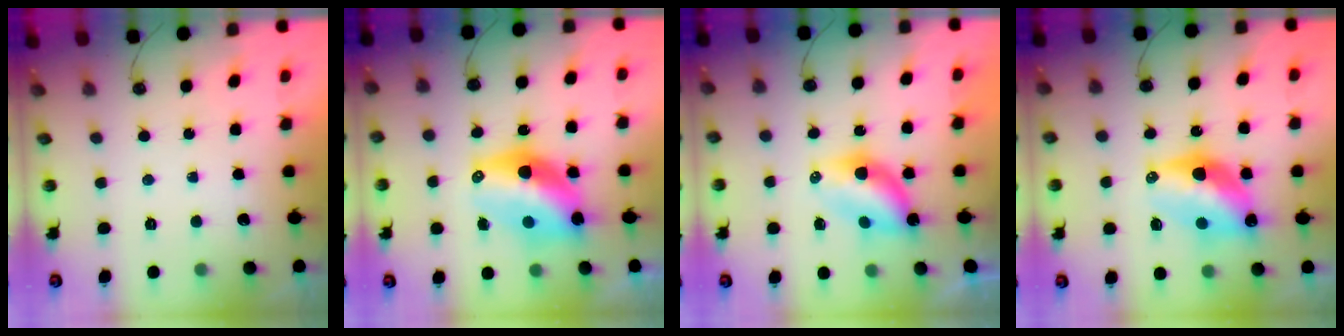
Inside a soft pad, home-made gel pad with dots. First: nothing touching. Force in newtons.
{"total": 12.5, "press": 12.4, "slide": 1.0}
{"total": 6.4, "press": 6.3, "slide": 0.6}
{"total": 12.9, "press": 12.9, "slide": 1.0}